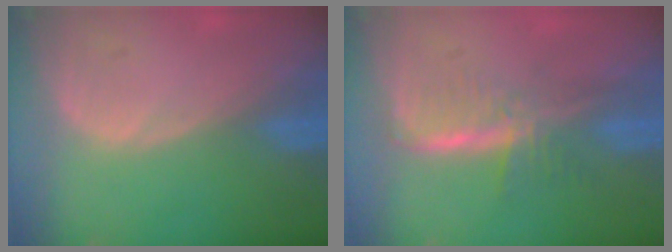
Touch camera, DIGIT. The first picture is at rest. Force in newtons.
{"total": 6.0, "press": 5.2, "slide": 3.0}